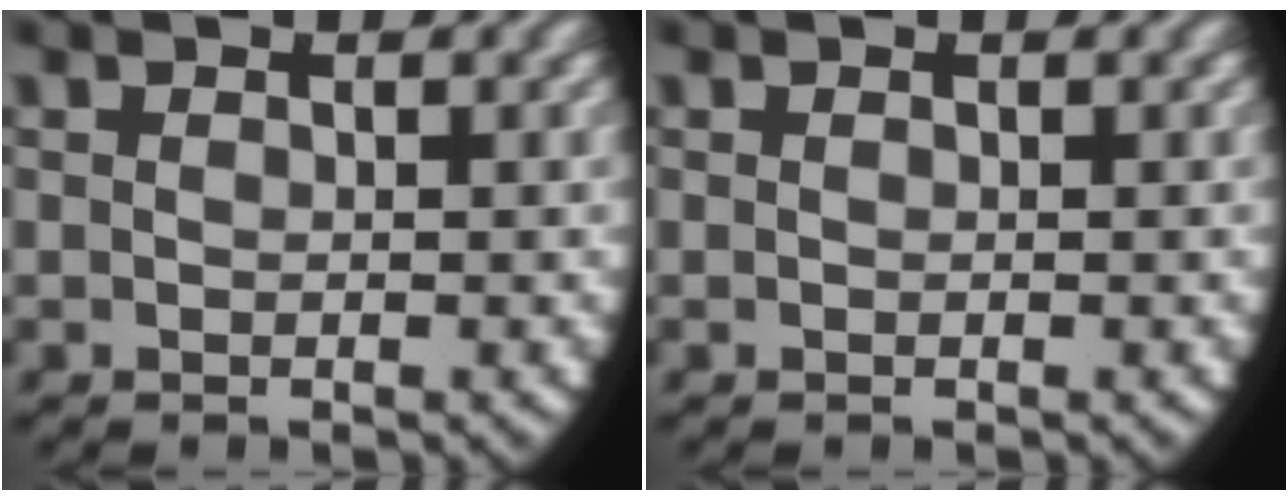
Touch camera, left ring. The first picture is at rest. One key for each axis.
{"total": 0.0}